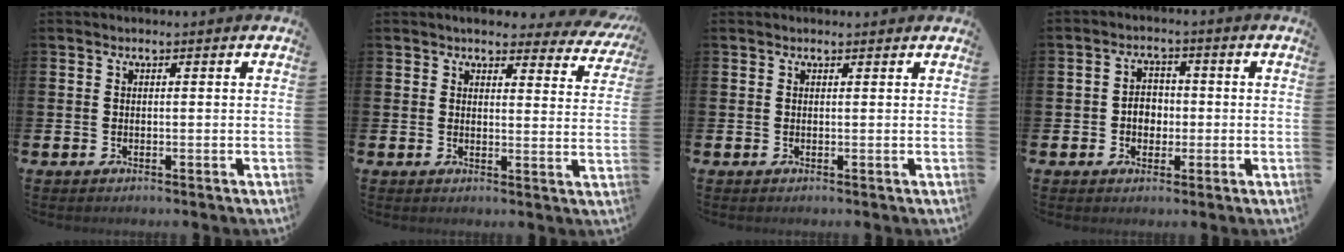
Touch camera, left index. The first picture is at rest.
{"total": 4.0, "force": [3.7, 1.2, 0.6], "torque": [-0.015, -0.027, 0.062]}
{"total": 0.6, "force": [0.6, 0.1, 0.2], "torque": [0.007, -0.003, 0.008]}
{"total": 3.4, "force": [-0.4, 2.7, 2.0], "torque": [-0.024, 0.001, -0.015]}